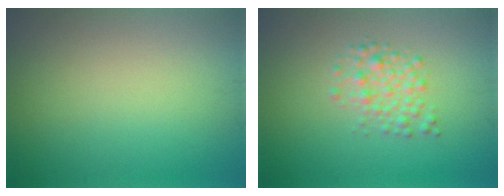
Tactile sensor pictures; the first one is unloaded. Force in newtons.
{"total": 2.5, "press": 2.5, "slide": 0.0}